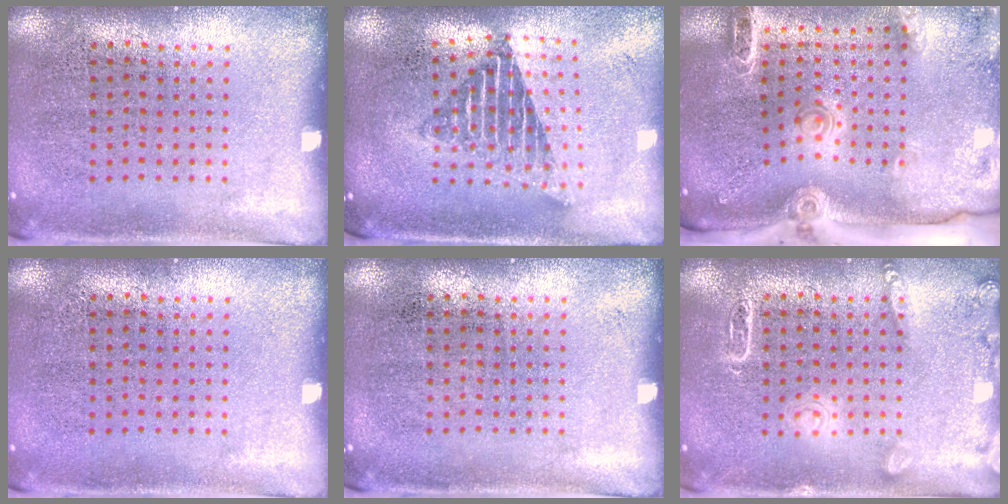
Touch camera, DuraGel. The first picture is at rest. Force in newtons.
{"total": 1.9, "press": 1.5, "slide": 1.1}
{"total": 2.8, "press": 2.1, "slide": 1.9}
{"total": 0.0}
{"total": 0.0}
{"total": 2.3, "press": 2.2, "slide": 0.3}